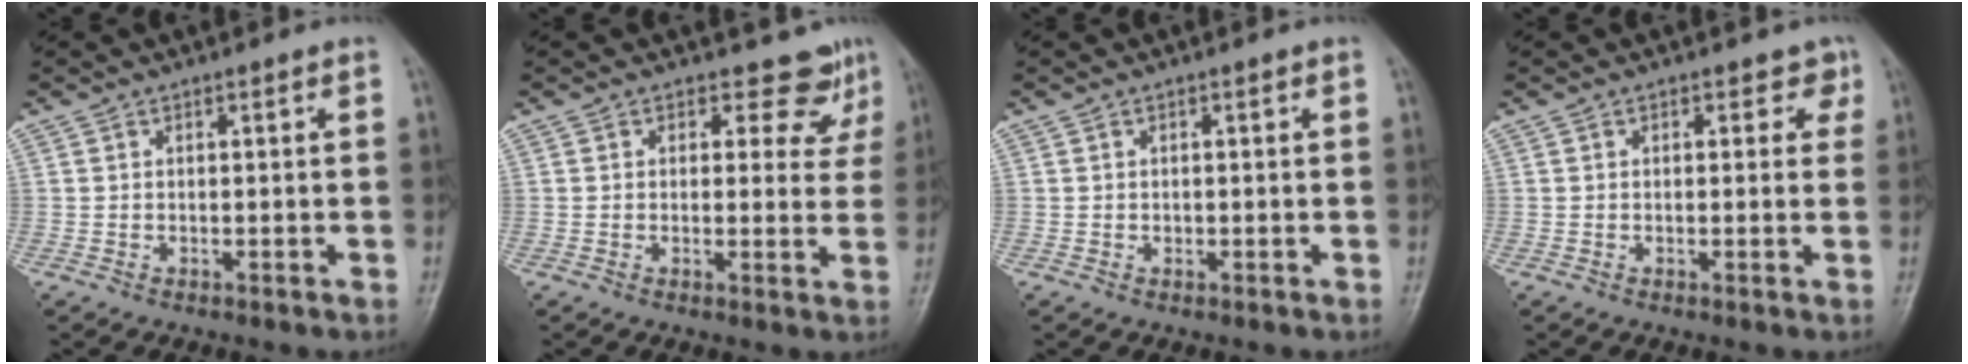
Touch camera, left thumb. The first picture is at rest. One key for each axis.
{"total": 5.5, "fx": 4.3, "fy": 3.3, "fz": 0.7, "tx": 0.025, "ty": -0.028, "tz": 0.036}
{"total": 0.5, "fx": 0.0, "fy": 0.4, "fz": 0.2, "tx": 0.001, "ty": 0.001, "tz": -0.001}
{"total": 2.3, "fx": 1.2, "fy": 1.7, "fz": 1.0, "tx": 0.017, "ty": -0.002, "tz": 0.007}